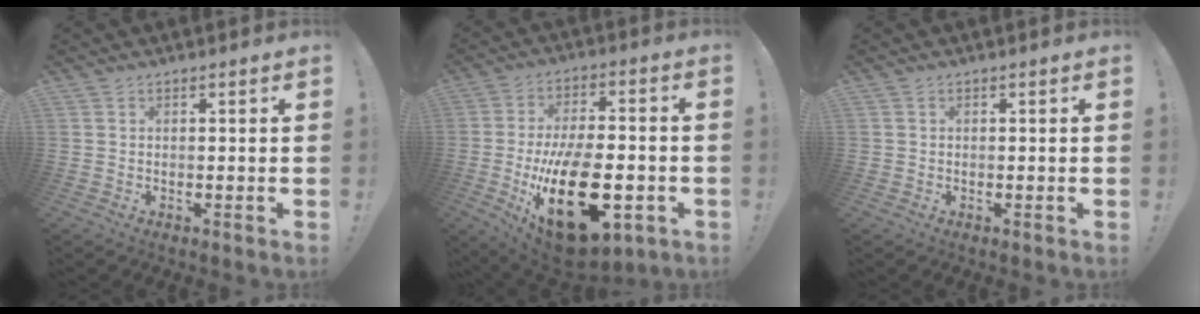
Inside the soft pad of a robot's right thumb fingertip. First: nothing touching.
{"total": 26.6, "force": [-7.3, 13.5, 21.7], "torque": [-0.360, 0.026, -0.102]}
{"total": 0.6, "force": [-0.2, 0.6, 0.1], "torque": [-0.006, 0.004, -0.002]}